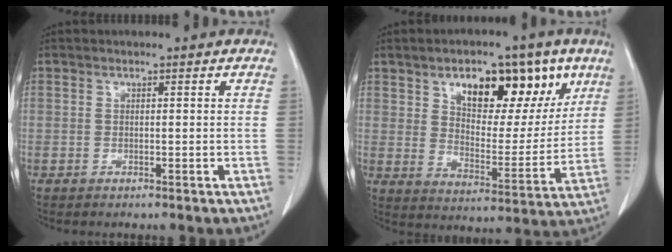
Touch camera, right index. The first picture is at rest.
{"total": 15.8, "force": [8.2, 7.1, 11.5], "torque": [-0.150, 0.008, 0.130]}